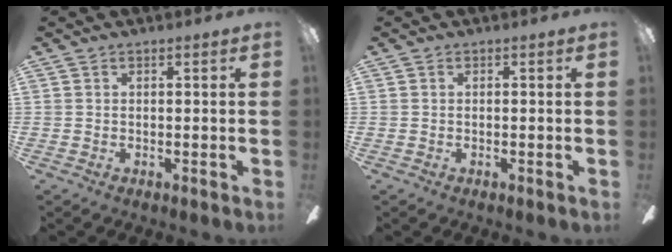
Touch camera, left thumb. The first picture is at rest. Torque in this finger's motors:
{"motor_torque": [0.00, 0.00, 0.04, -0.04, 0.00]}